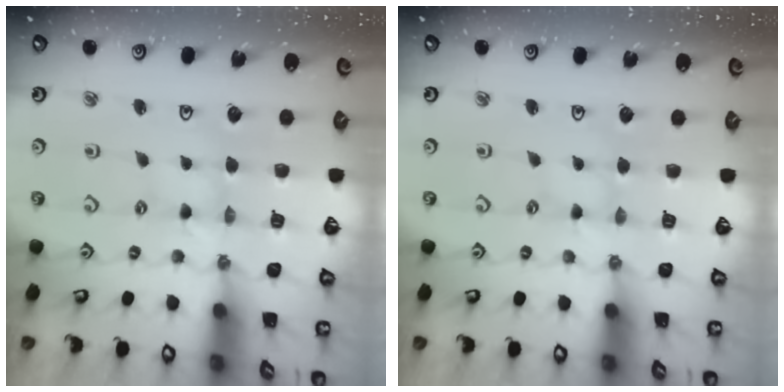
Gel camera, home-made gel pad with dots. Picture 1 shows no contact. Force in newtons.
{"total": 0.0}